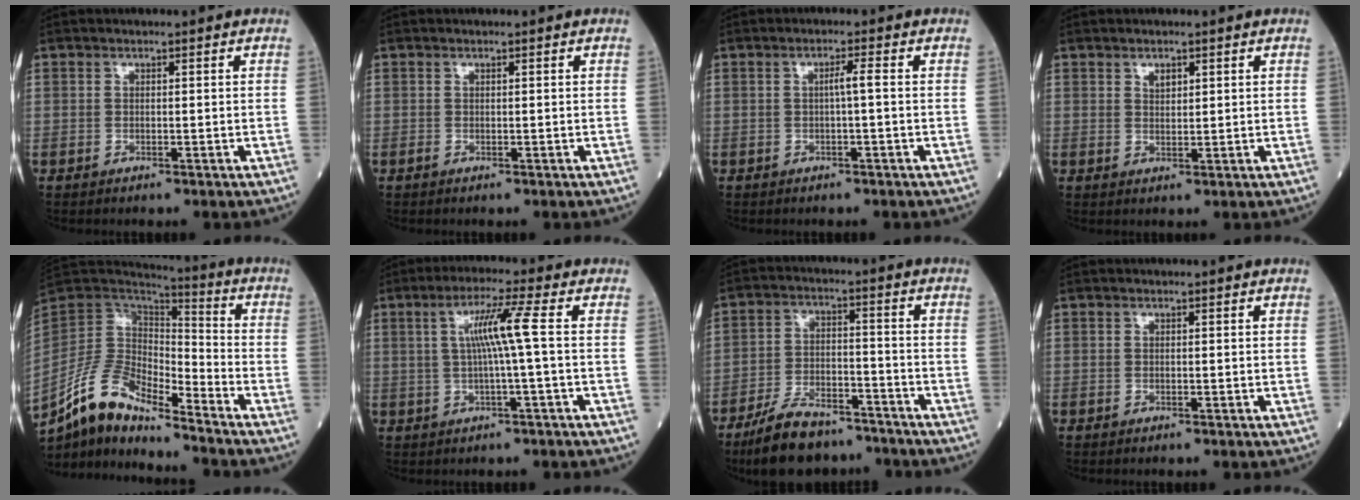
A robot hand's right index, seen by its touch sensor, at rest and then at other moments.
{"total": 0.0}
{"total": 1.8, "force": [-0.1, -0.2, 1.8], "torque": [-0.030, 0.003, -0.001]}
{"total": 1.7, "force": [1.0, 0.8, 1.0], "torque": [-0.019, 0.000, 0.022]}
{"total": 12.7, "force": [-11.0, 3.4, 5.3], "torque": [-0.113, 0.027, -0.208]}
{"total": 6.3, "force": [0.6, -1.2, 6.2], "torque": [-0.117, 0.009, 0.016]}
{"total": 11.9, "force": [-9.7, 4.2, 5.5], "torque": [-0.102, 0.001, -0.166]}
{"total": 0.0}